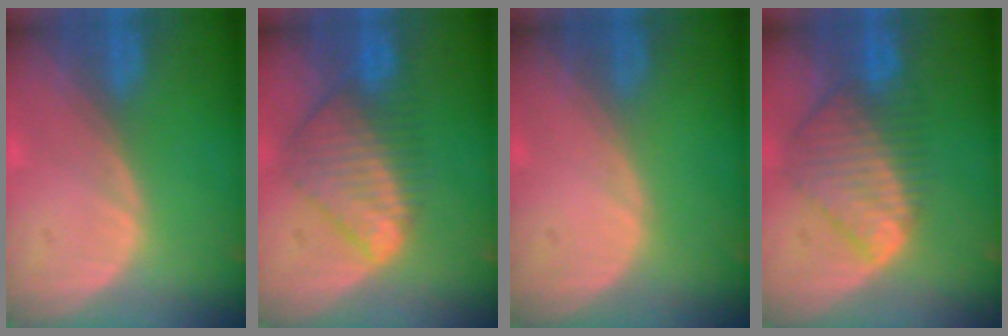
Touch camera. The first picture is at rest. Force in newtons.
{"total": 8.9, "press": 7.7, "slide": 4.6}
{"total": 0.0}
{"total": 9.0, "press": 7.7, "slide": 4.5}